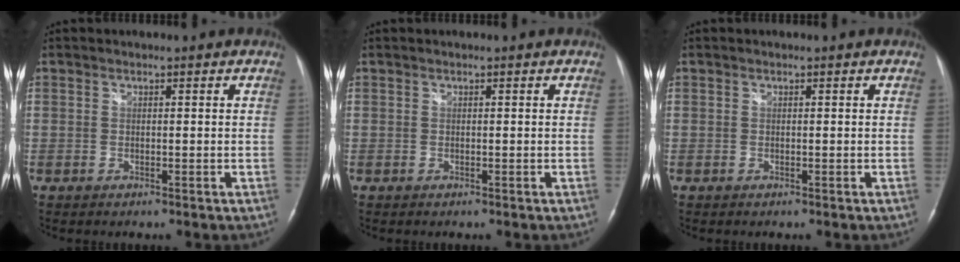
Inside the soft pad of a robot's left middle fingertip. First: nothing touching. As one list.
[{"total": 0.0}, {"total": 0.0}]